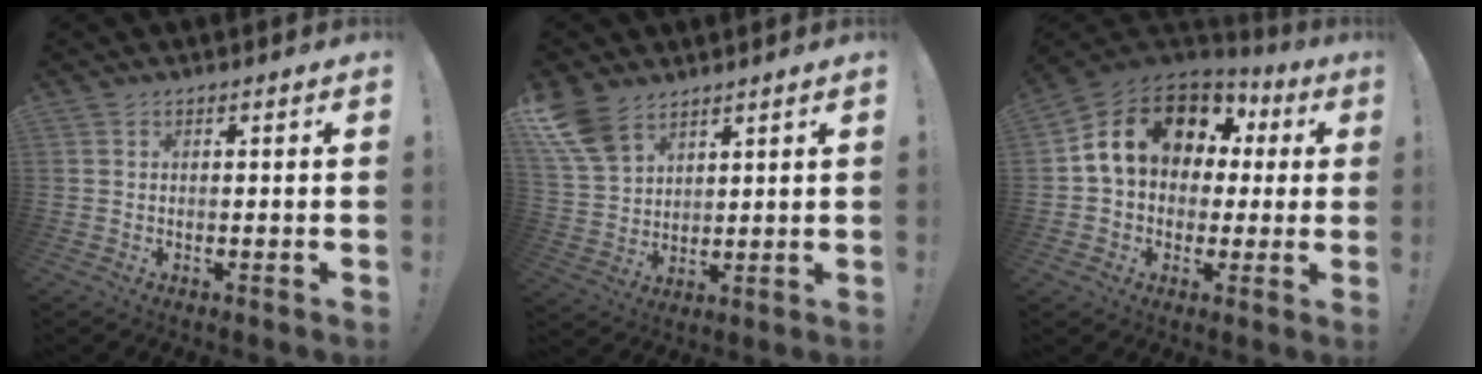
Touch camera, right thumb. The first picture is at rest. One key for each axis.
{"total": 10.8, "fx": 7.5, "fy": 6.0, "fz": 5.0, "tx": -0.112, "ty": -0.038, "tz": 0.152}
{"total": 16.4, "fx": 5.7, "fy": 12.0, "fz": 9.7, "tx": -0.162, "ty": -0.009, "tz": 0.114}